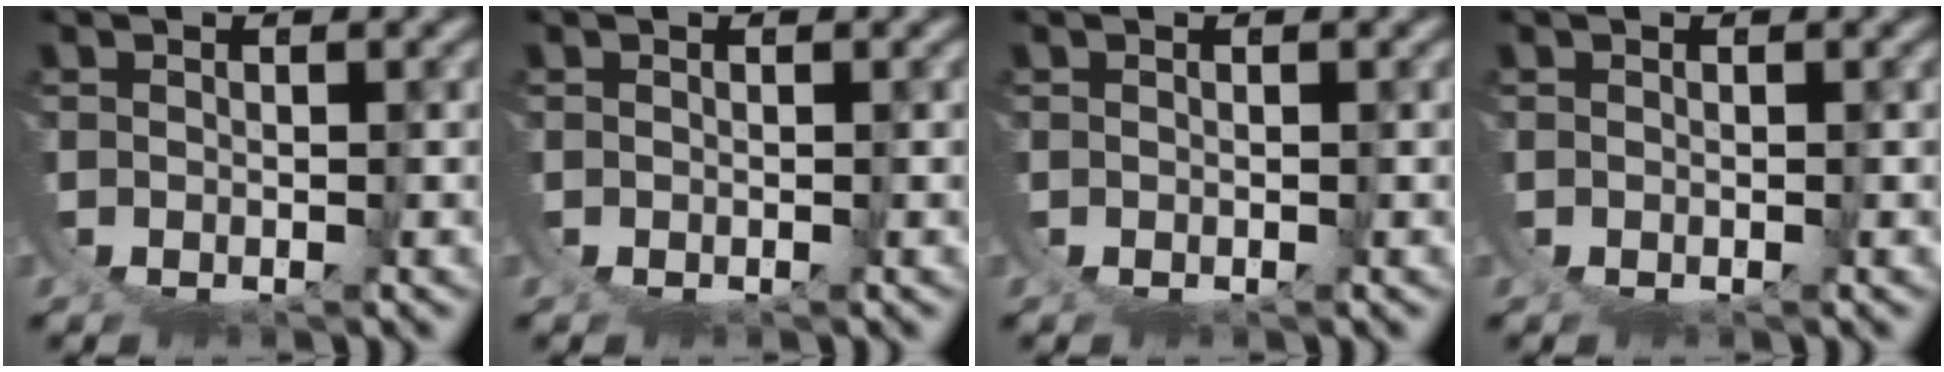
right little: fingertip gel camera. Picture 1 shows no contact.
{"total": 0.0}
{"total": 0.0}
{"total": 0.0}